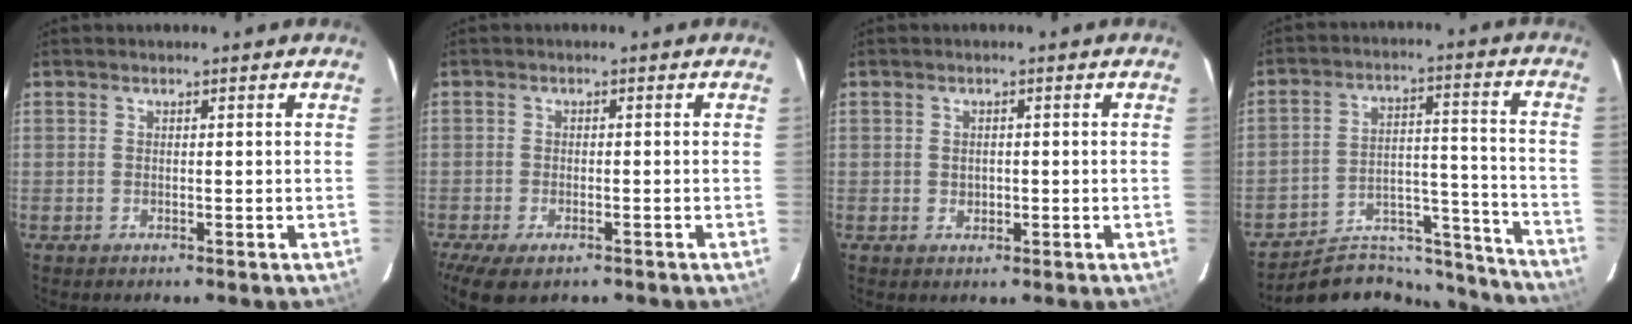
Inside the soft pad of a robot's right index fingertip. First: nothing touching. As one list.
[{"total": 7.7, "force": [-5.2, 3.2, 4.7], "torque": [-0.114, -0.031, -0.087]}, {"total": 1.6, "force": [-0.1, 1.5, 0.7], "torque": [-0.009, 0.001, 0.001]}, {"total": 17.7, "force": [-16.4, 6.1, 2.5], "torque": [-0.025, 0.067, -0.229]}]